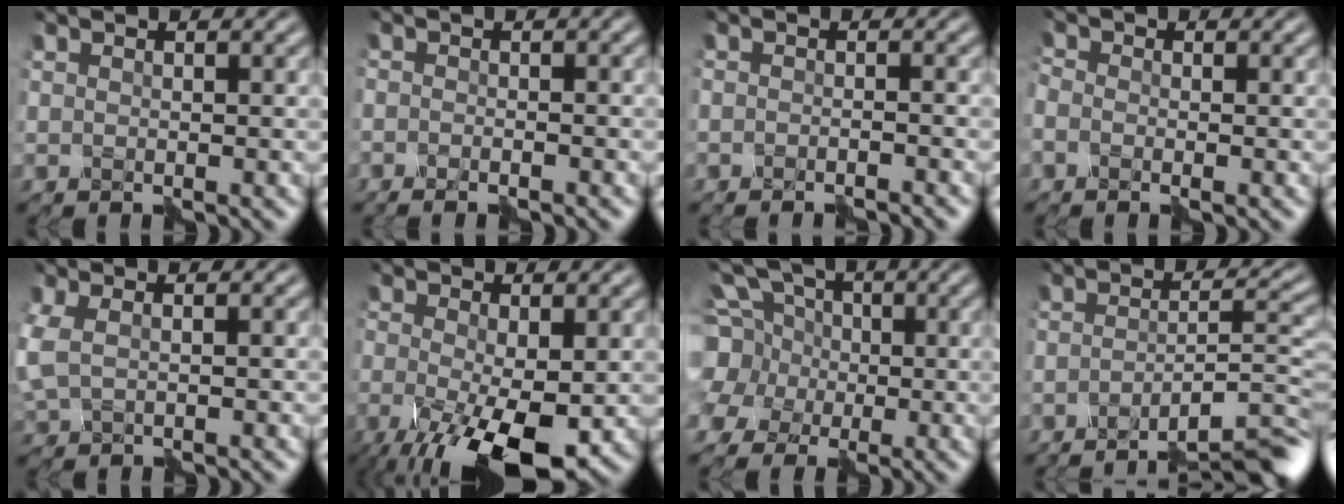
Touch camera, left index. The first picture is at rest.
{"total": 1.6, "force": [-1.3, 0.1, 0.9], "torque": [-0.007, 0.000, -0.027]}
{"total": 1.8, "force": [-1.8, 0.0, 0.2], "torque": [0.003, 0.000, -0.034]}
{"total": 2.3, "force": [-1.2, 1.6, 1.1], "torque": [-0.019, 0.003, -0.026]}
{"total": 2.5, "force": [-0.4, 1.6, 1.9], "torque": [-0.058, -0.001, -0.003]}
{"total": 8.2, "force": [-3.1, 2.5, 7.2], "torque": [-0.127, -0.015, -0.049]}
{"total": 10.4, "force": [0.7, 9.1, 4.9], "torque": [-0.137, 0.033, -0.030]}
{"total": 6.7, "force": [-4.8, 0.9, 4.6], "torque": [-0.051, 0.012, -0.077]}